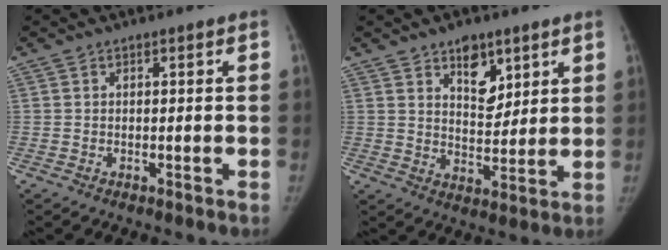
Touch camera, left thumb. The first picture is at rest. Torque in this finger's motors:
{"motor_torque": [0.67, -0.25, 0.88, -0.71, 0.16]}